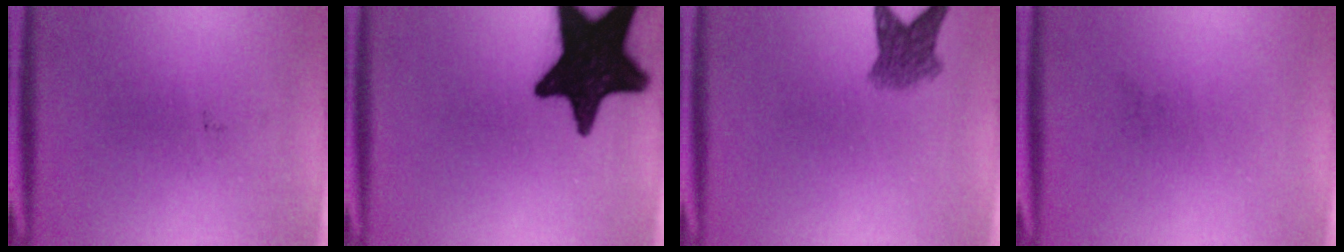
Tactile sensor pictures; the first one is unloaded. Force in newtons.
{"total": 19.3}
{"total": 4.4}
{"total": 0.0}